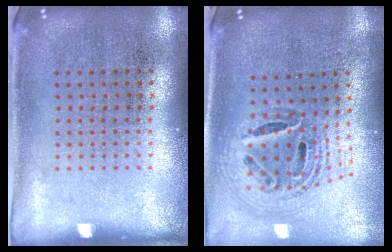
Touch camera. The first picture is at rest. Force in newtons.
{"total": 1.5, "press": 1.3, "slide": 0.7}